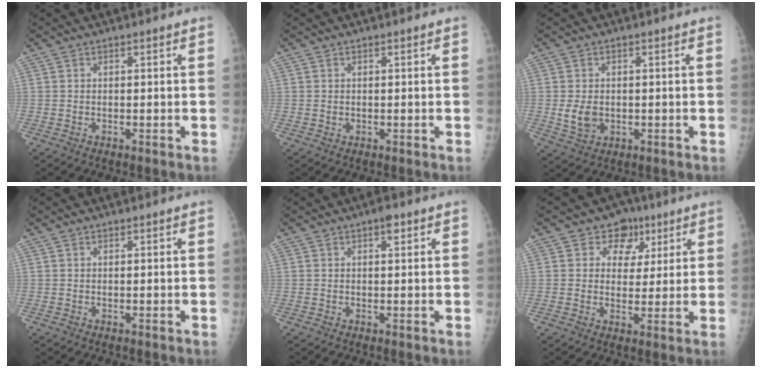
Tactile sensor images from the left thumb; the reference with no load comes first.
{"total": 0.6, "force": [0.1, 0.5, 0.2], "torque": [-0.001, 0.000, 0.003]}
{"total": 4.5, "force": [-0.2, 3.4, 2.9], "torque": [-0.043, -0.006, 0.005]}
{"total": 0.0}
{"total": 1.9, "force": [1.1, 0.8, 1.4], "torque": [-0.015, -0.003, 0.014]}
{"total": 7.2, "force": [3.7, 5.9, 1.9], "torque": [0.010, -0.007, 0.051]}